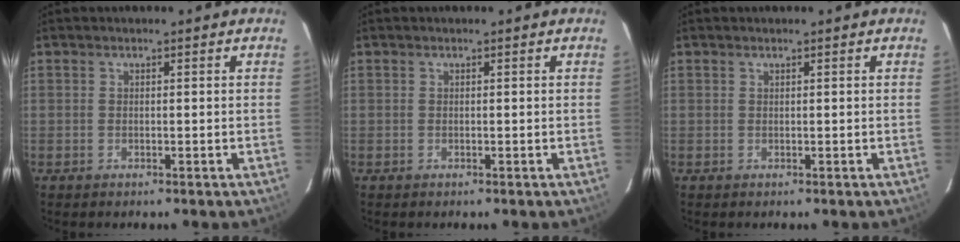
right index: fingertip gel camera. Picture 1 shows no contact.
{"total": 0.0}
{"total": 0.0}